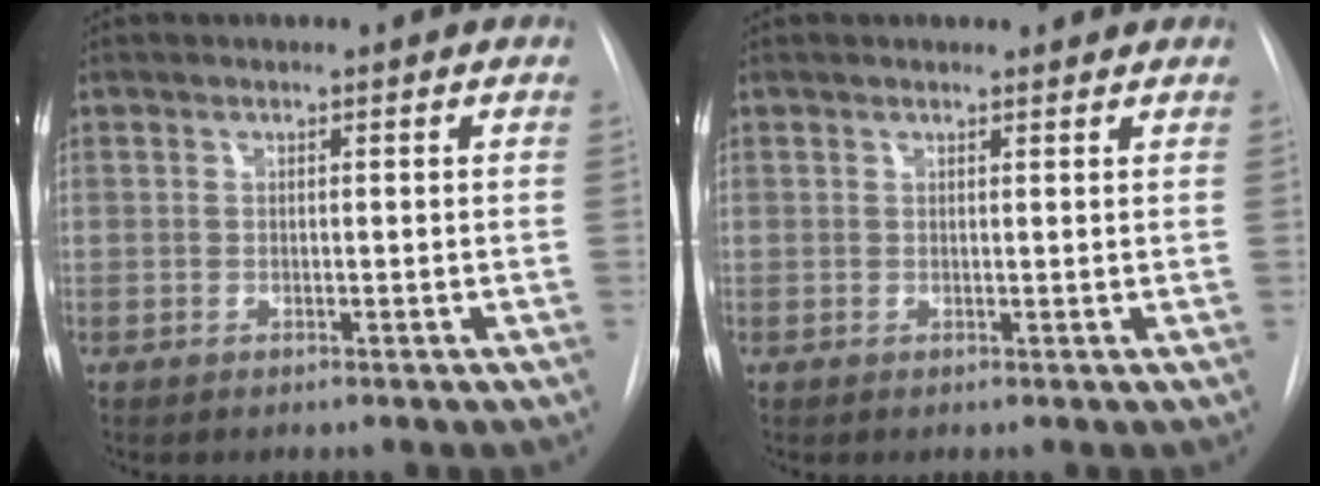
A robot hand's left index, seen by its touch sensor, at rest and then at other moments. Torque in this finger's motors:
{"motor_torque": [0.66, -0.81, 0.02, 0.00]}